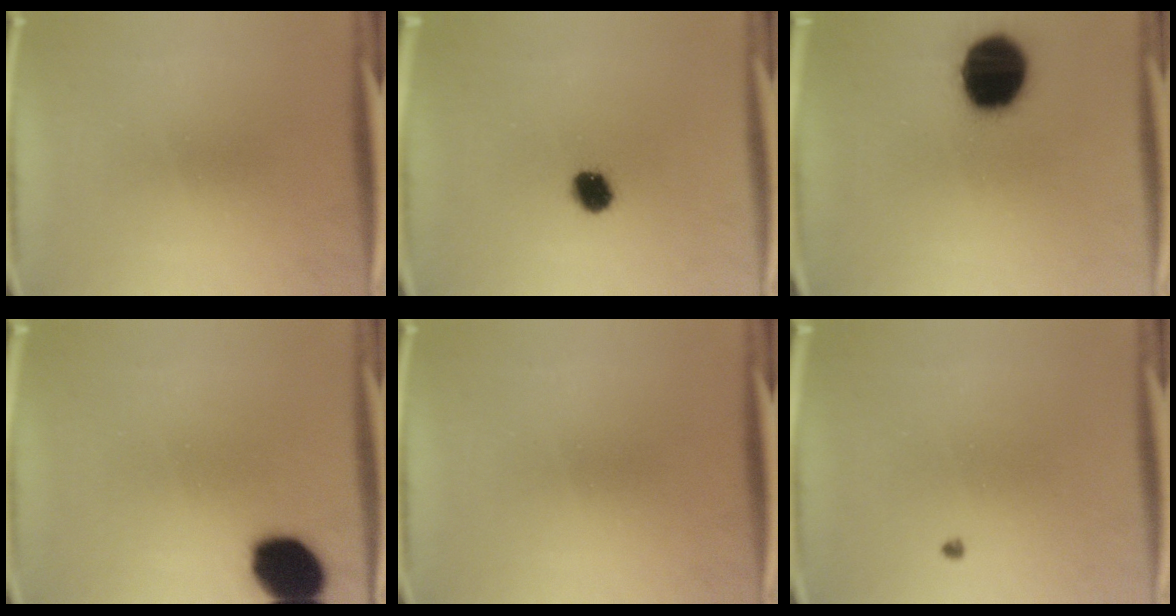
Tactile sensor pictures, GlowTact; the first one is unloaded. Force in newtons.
{"total": 5.5}
{"total": 20.1}
{"total": 13.3}
{"total": 0.0}
{"total": 0.7}